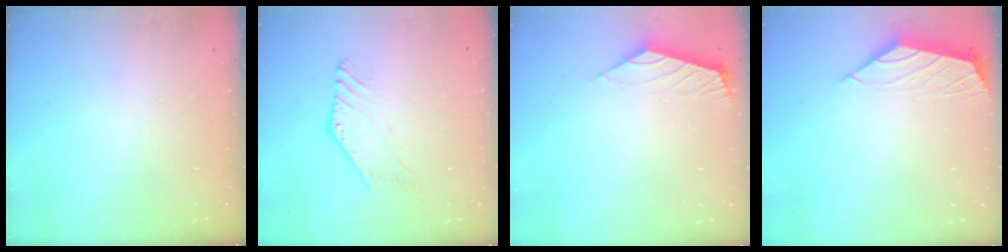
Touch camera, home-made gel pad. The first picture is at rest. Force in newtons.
{"total": 0.0}
{"total": 2.4, "press": 2.3, "slide": 0.4}
{"total": 2.1, "press": 2.0, "slide": 0.5}